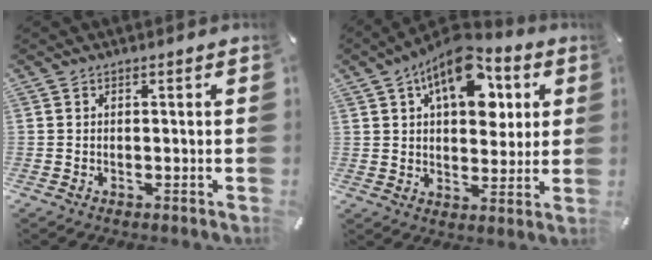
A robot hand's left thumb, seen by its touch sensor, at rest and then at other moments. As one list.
[{"total": 15.7, "force": [7.0, 9.0, 10.8], "torque": [-0.145, -0.025, 0.119]}]